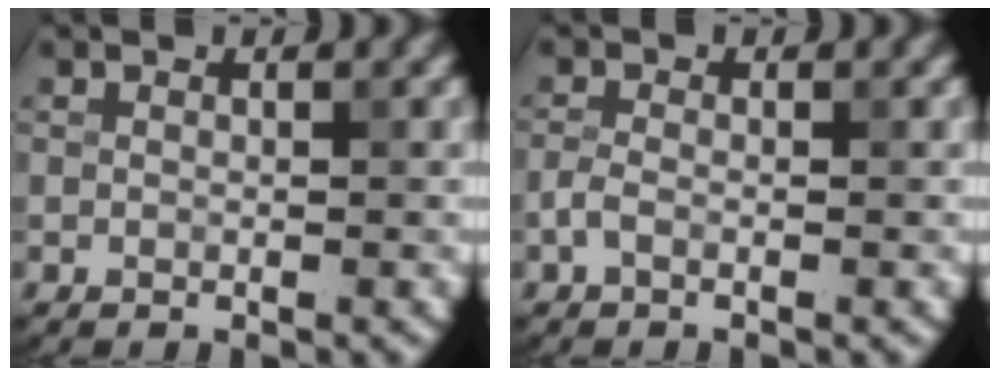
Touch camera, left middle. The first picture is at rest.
{"total": 1.2, "force": [-0.6, 0.6, 0.9], "torque": [-0.024, 0.002, -0.017]}